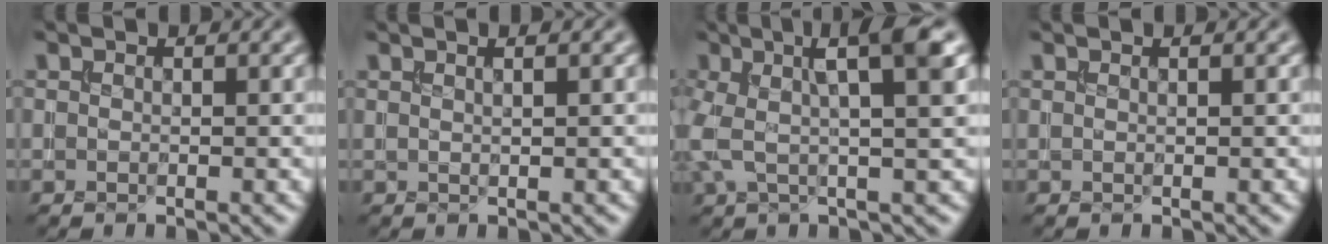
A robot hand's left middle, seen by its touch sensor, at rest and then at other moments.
{"total": 1.6, "force": [0.8, 0.5, 1.2], "torque": [-0.009, -0.003, 0.003]}
{"total": 6.8, "force": [1.6, 1.5, 6.5], "torque": [-0.123, 0.011, 0.021]}
{"total": 0.7, "force": [0.4, 0.2, 0.5], "torque": [-0.007, -0.002, 0.000]}